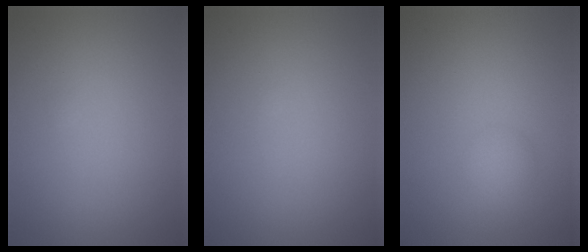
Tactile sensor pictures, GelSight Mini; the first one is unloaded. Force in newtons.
{"total": 0.0}
{"total": 1.6, "press": 1.6, "slide": 0.0}